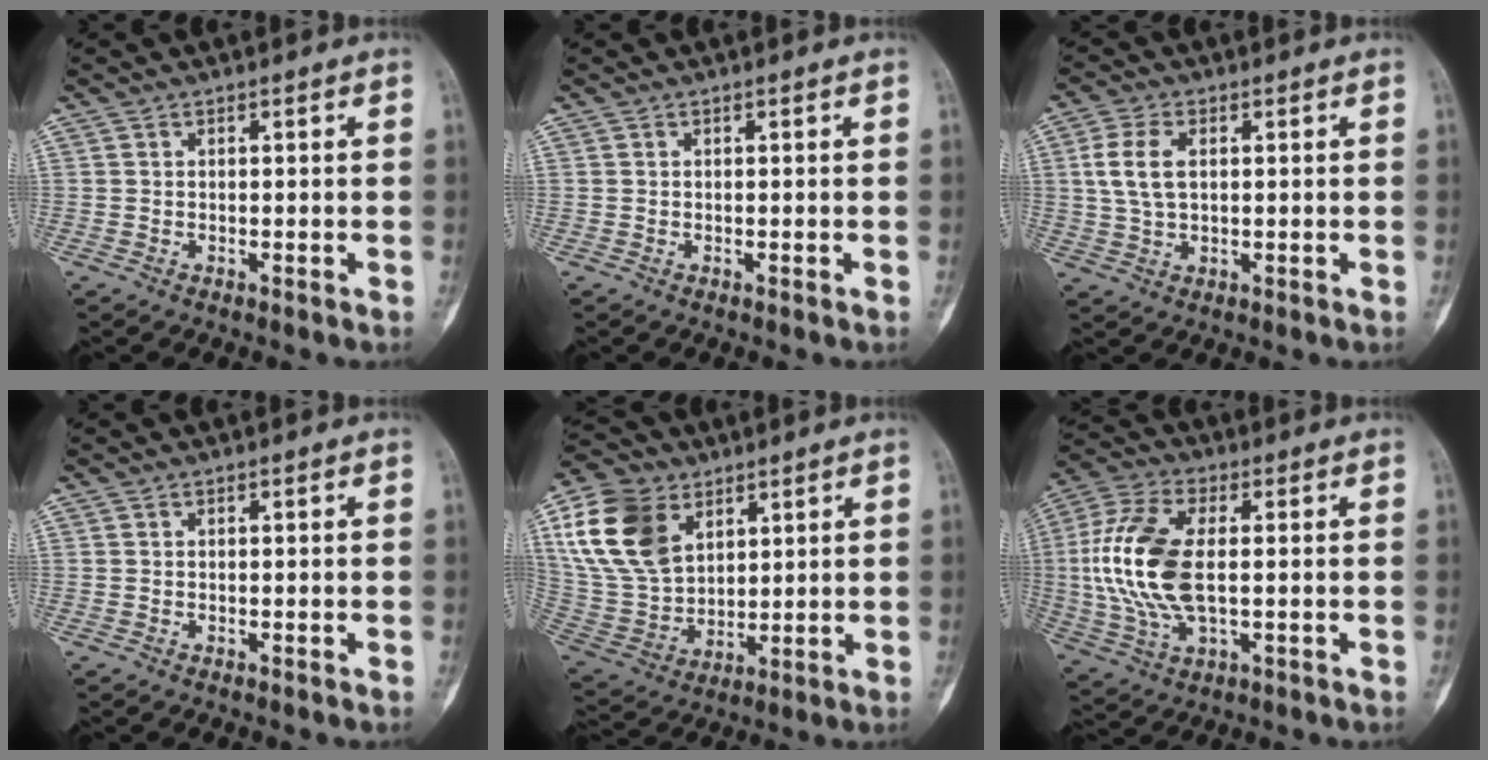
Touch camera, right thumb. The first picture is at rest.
{"total": 0.0}
{"total": 6.8, "force": [1.3, 4.0, 5.3], "torque": [-0.110, 0.004, 0.025]}
{"total": 0.0}
{"total": 17.9, "force": [7.2, 12.2, 10.9], "torque": [-0.204, -0.016, 0.147]}
{"total": 16.3, "force": [0.5, 8.4, 14.0], "torque": [-0.306, 0.005, 0.010]}